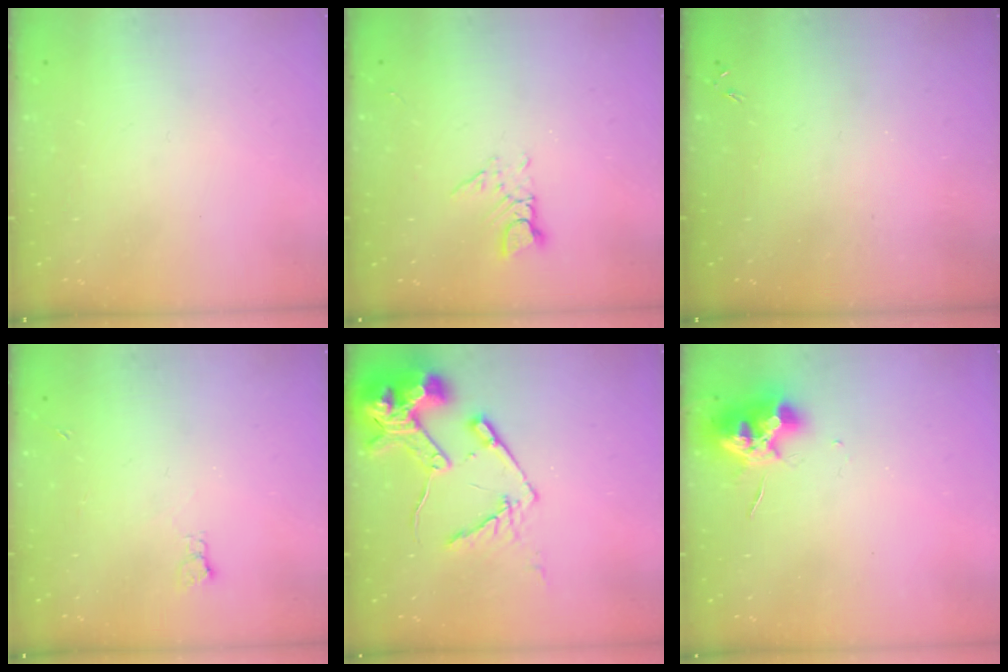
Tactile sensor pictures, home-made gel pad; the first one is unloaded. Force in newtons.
{"total": 3.0, "press": 3.0, "slide": 0.3}
{"total": 0.0}
{"total": 2.9, "press": 2.9, "slide": 0.5}
{"total": 15.7, "press": 15.6, "slide": 1.7}
{"total": 12.2, "press": 12.2, "slide": 0.4}